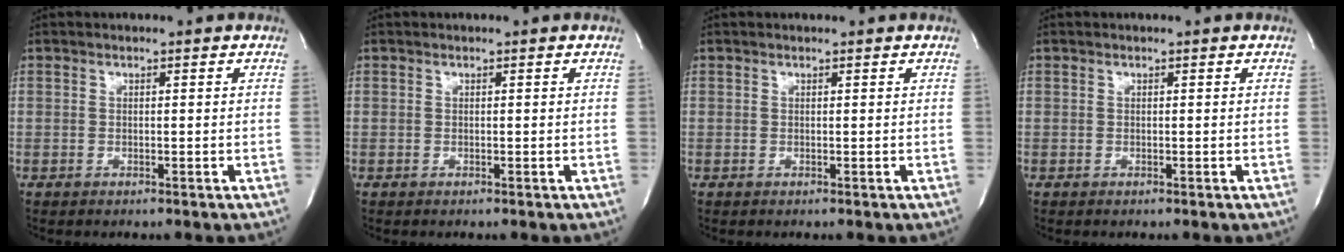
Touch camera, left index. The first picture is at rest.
{"total": 0.0}
{"total": 0.0}
{"total": 0.0}